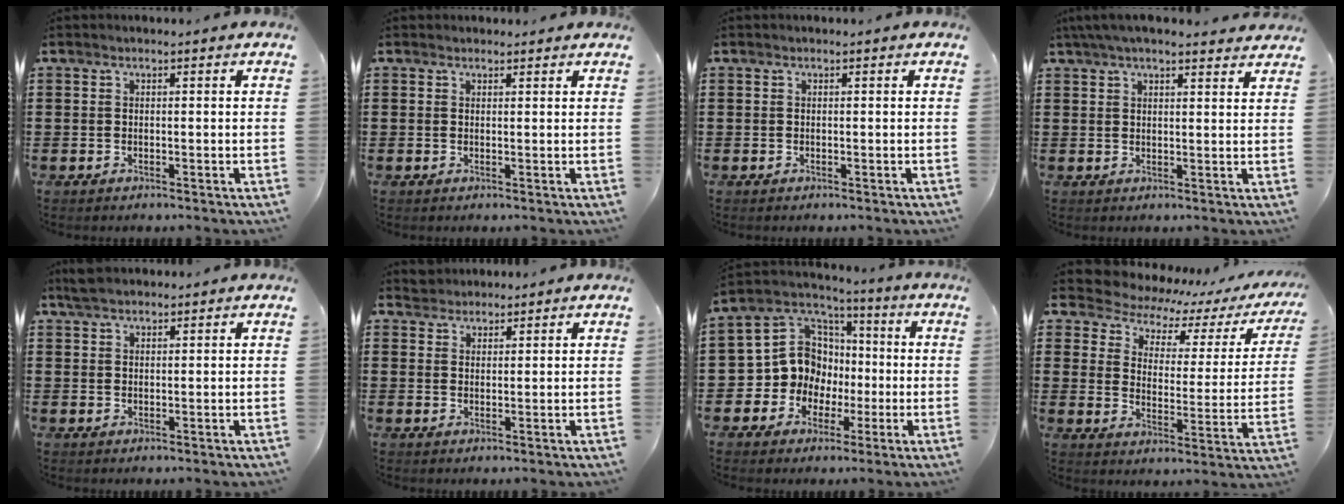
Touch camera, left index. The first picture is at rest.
{"total": 0.9, "force": [0.8, 0.4, 0.1], "torque": [-0.003, 0.002, 0.016]}
{"total": 0.0}
{"total": 4.1, "force": [3.5, 0.5, 2.0], "torque": [-0.048, -0.001, 0.065]}
{"total": 2.8, "force": [2.4, 0.8, 1.2], "torque": [-0.028, 0.006, 0.047]}
{"total": 2.0, "force": [1.8, 0.7, -0.4], "torque": [0.002, 0.006, 0.037]}
{"total": 10.9, "force": [-0.7, 10.3, 3.7], "torque": [-0.132, -0.004, -0.012]}
{"total": 3.8, "force": [3.2, 1.6, 1.0], "torque": [-0.047, -0.030, 0.048]}